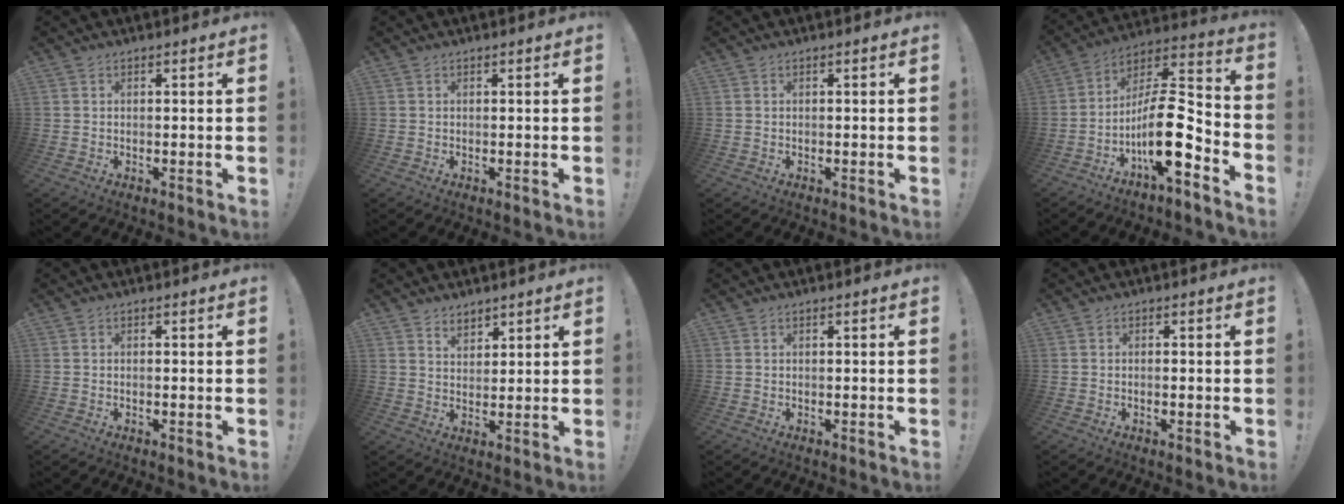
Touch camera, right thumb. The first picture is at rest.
{"total": 0.0}
{"total": 0.0}
{"total": 17.1, "force": [-5.9, 5.0, 15.2], "torque": [-0.271, 0.016, -0.100]}
{"total": 0.6, "force": [-0.4, -0.3, 0.3], "torque": [-0.005, -0.002, -0.006]}
{"total": 4.4, "force": [3.5, 2.6, 0.5], "torque": [-0.004, -0.024, 0.066]}
{"total": 0.0}
{"total": 1.0, "force": [-0.6, -0.2, 0.8], "torque": [-0.013, -0.001, -0.010]}